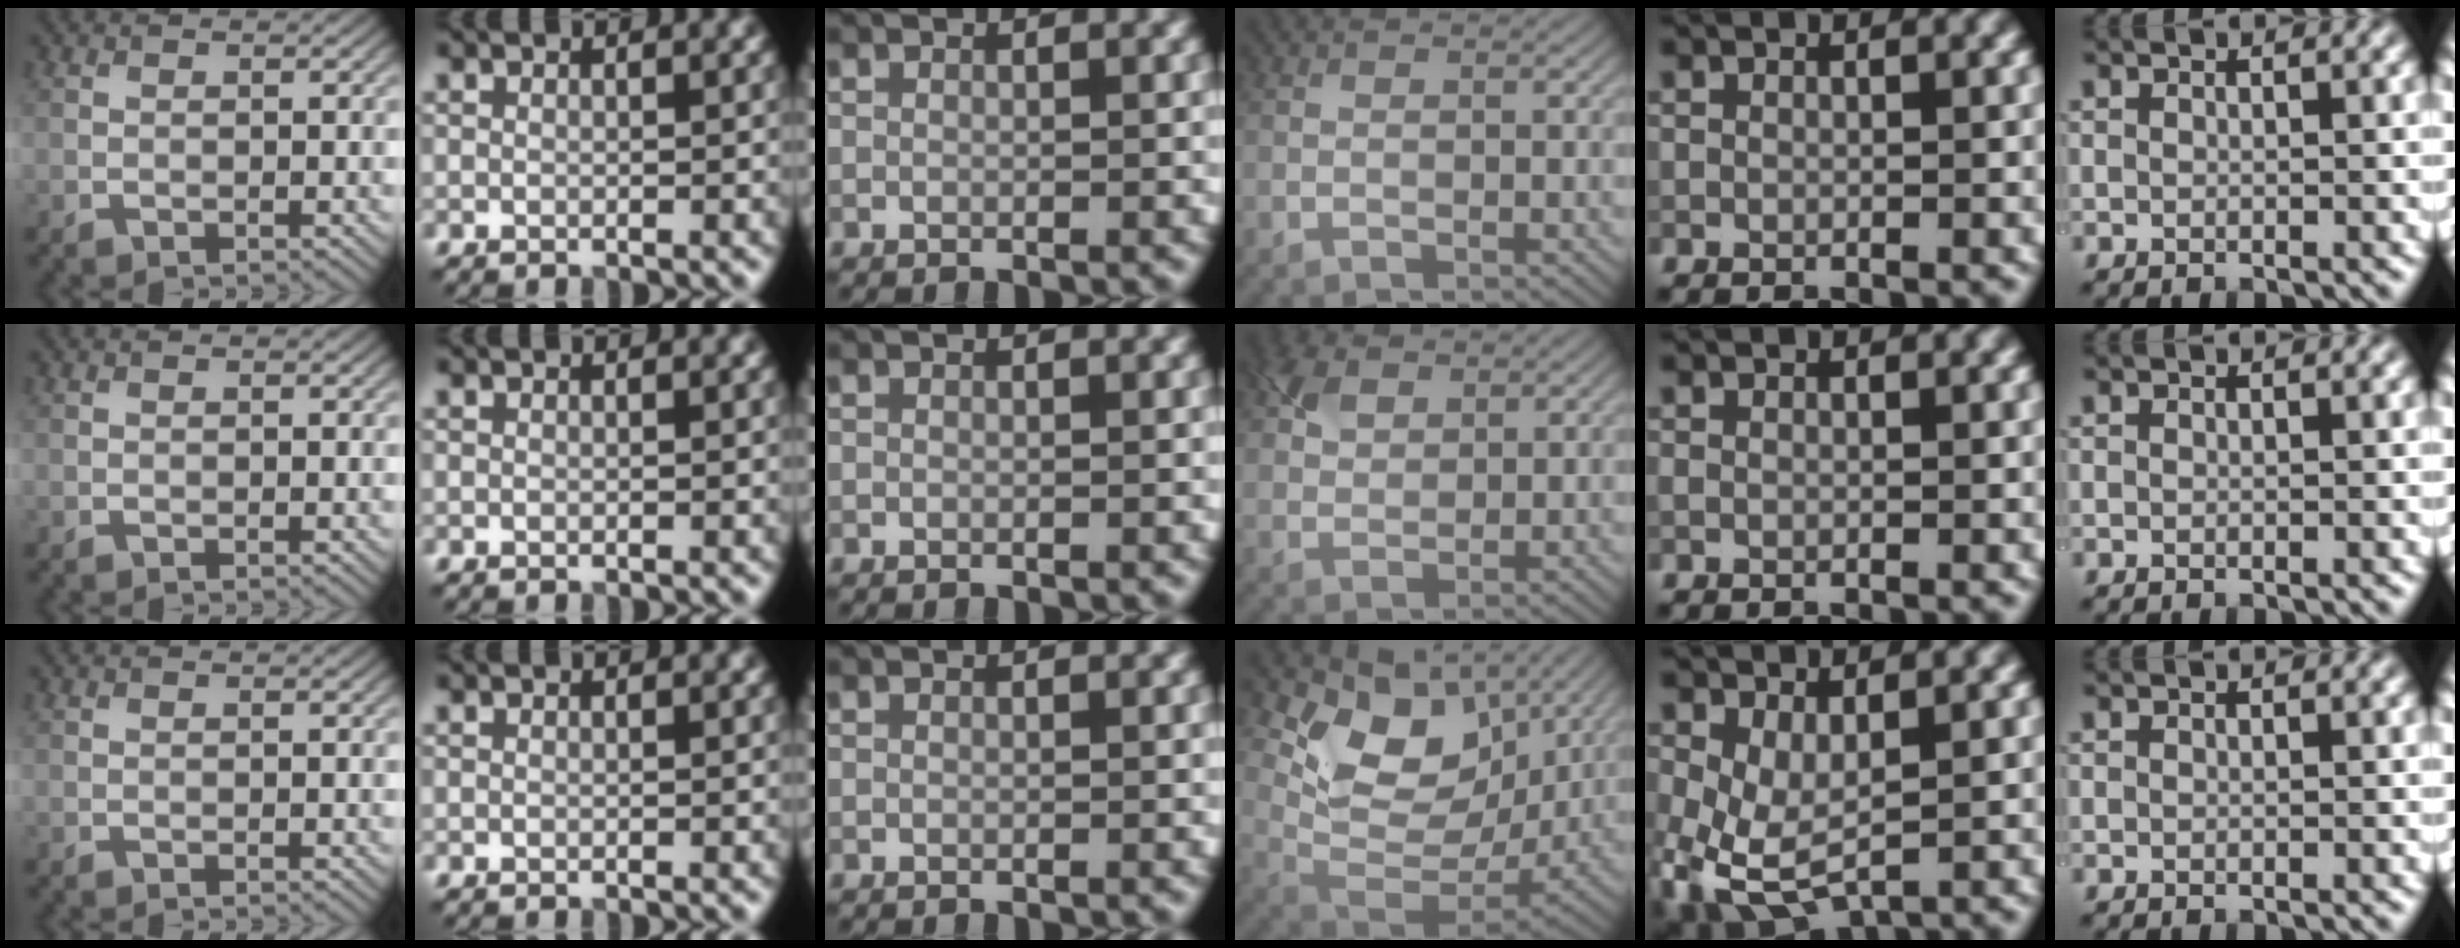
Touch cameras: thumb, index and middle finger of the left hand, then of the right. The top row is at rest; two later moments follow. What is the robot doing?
{"motion": "lift_and_place", "object": "coin"}